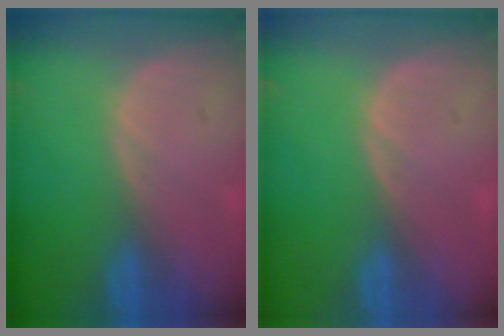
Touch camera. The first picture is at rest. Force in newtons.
{"total": 0.0}